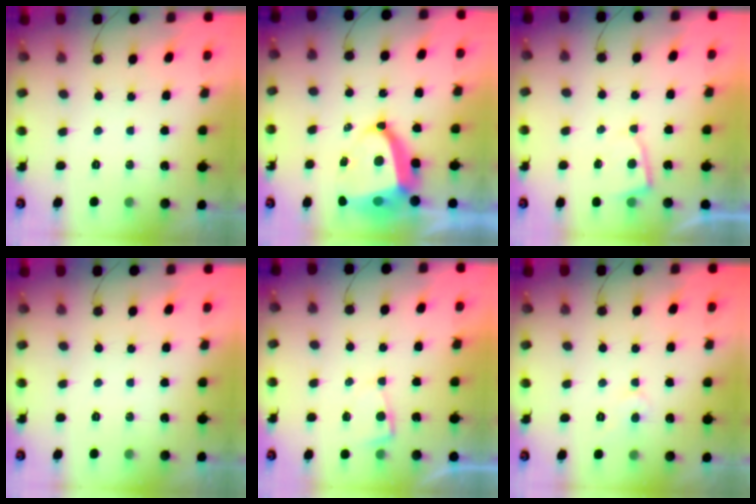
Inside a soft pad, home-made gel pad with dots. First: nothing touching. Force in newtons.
{"total": 11.3, "press": 11.2, "slide": 1.1}
{"total": 4.0, "press": 4.0, "slide": 0.5}
{"total": 0.0}
{"total": 2.9, "press": 2.9, "slide": 0.3}
{"total": 3.9, "press": 3.9, "slide": 0.4}